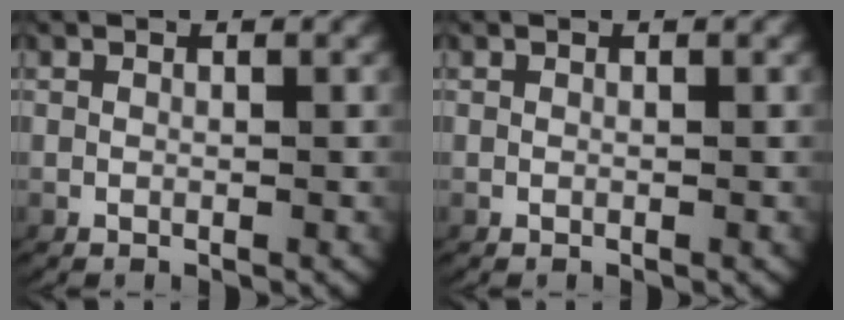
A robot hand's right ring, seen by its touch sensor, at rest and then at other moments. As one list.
[{"total": 0.0}]